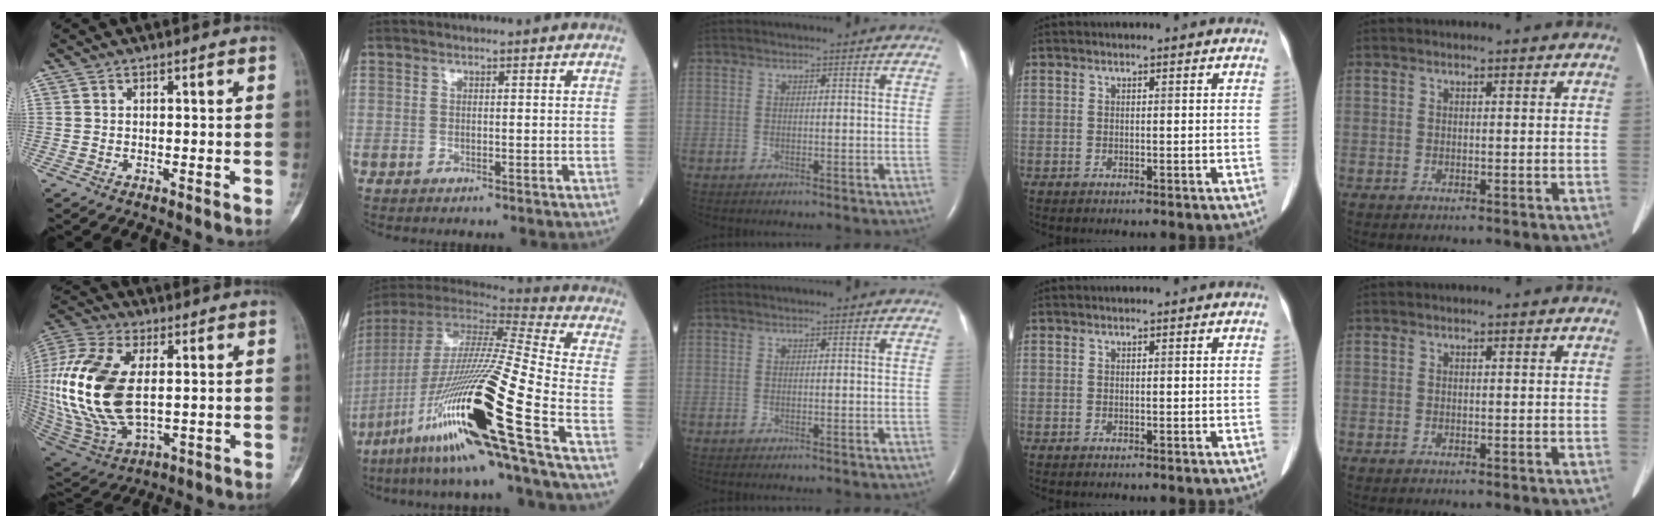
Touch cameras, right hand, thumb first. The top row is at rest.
{"thumb": {"total": 22.5, "force": [1.5, 12.3, 18.8], "torque": [-0.412, -0.010, 0.036]}, "index": {"total": 29.3, "force": [-13.0, -0.1, 26.3], "torque": [-0.510, -0.067, -0.248]}}